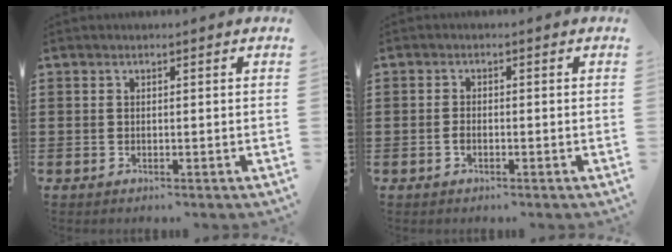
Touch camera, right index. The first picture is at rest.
{"total": 1.2, "force": [-0.6, 0.5, 0.9], "torque": [-0.020, -0.002, -0.011]}